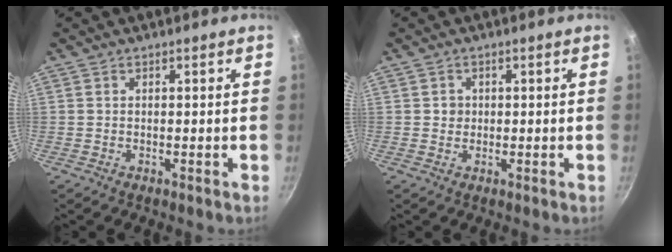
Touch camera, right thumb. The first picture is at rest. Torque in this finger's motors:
{"motor_torque": [0.00, 0.22, 0.46, -0.24, -0.02]}